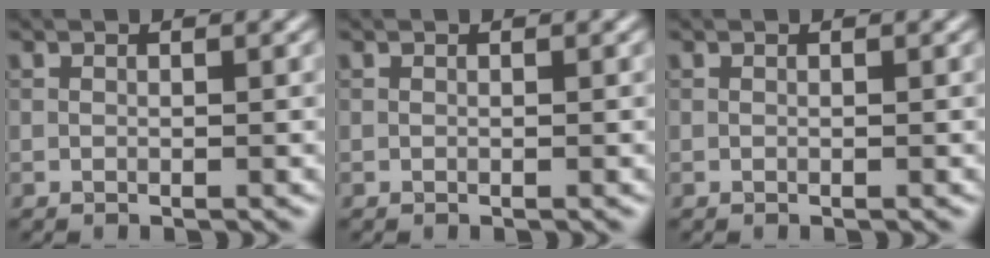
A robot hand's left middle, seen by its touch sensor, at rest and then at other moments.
{"total": 0.0}
{"total": 0.0}